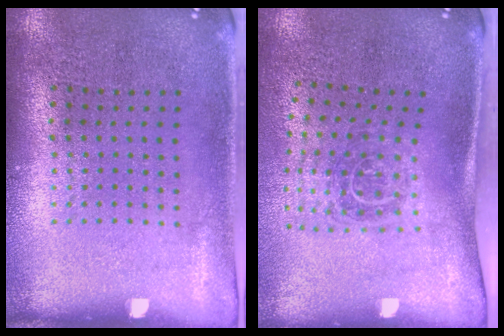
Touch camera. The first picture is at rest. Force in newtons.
{"total": 1.8, "press": 1.2, "slide": 1.4}